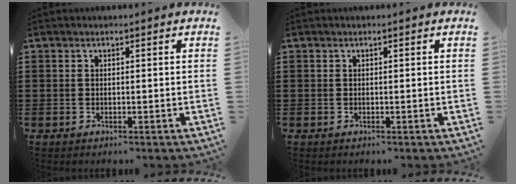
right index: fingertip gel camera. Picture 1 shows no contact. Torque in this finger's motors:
{"motor_torque": [0.00, 0.00, 0.00, -0.01]}